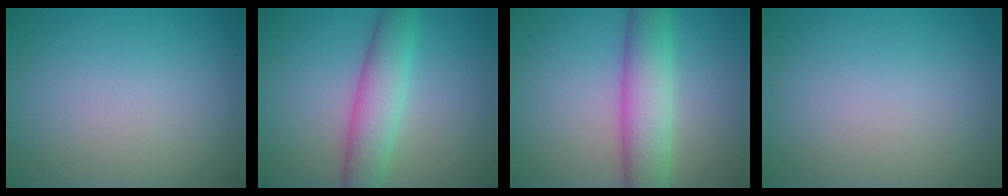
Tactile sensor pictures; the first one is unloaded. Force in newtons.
{"total": 4.9, "press": 4.9, "slide": 0.1}
{"total": 5.9, "press": 5.9, "slide": 0.3}
{"total": 0.0}